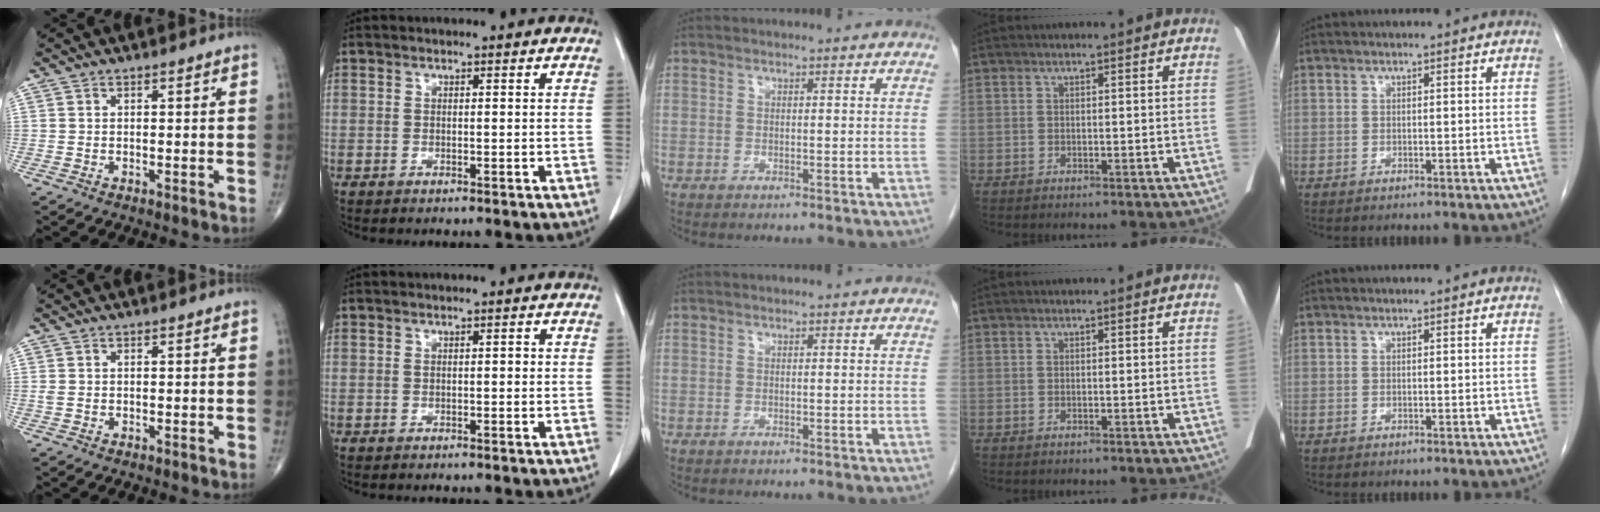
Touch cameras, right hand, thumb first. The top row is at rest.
{"thumb": {"total": 0.9, "force": [0.0, 0.7, 0.6], "torque": [-0.020, 0.005, 0.001]}, "index": {"total": 0.9, "force": [0.1, 0.3, 0.8], "torque": [-0.013, 0.003, 0.003]}}